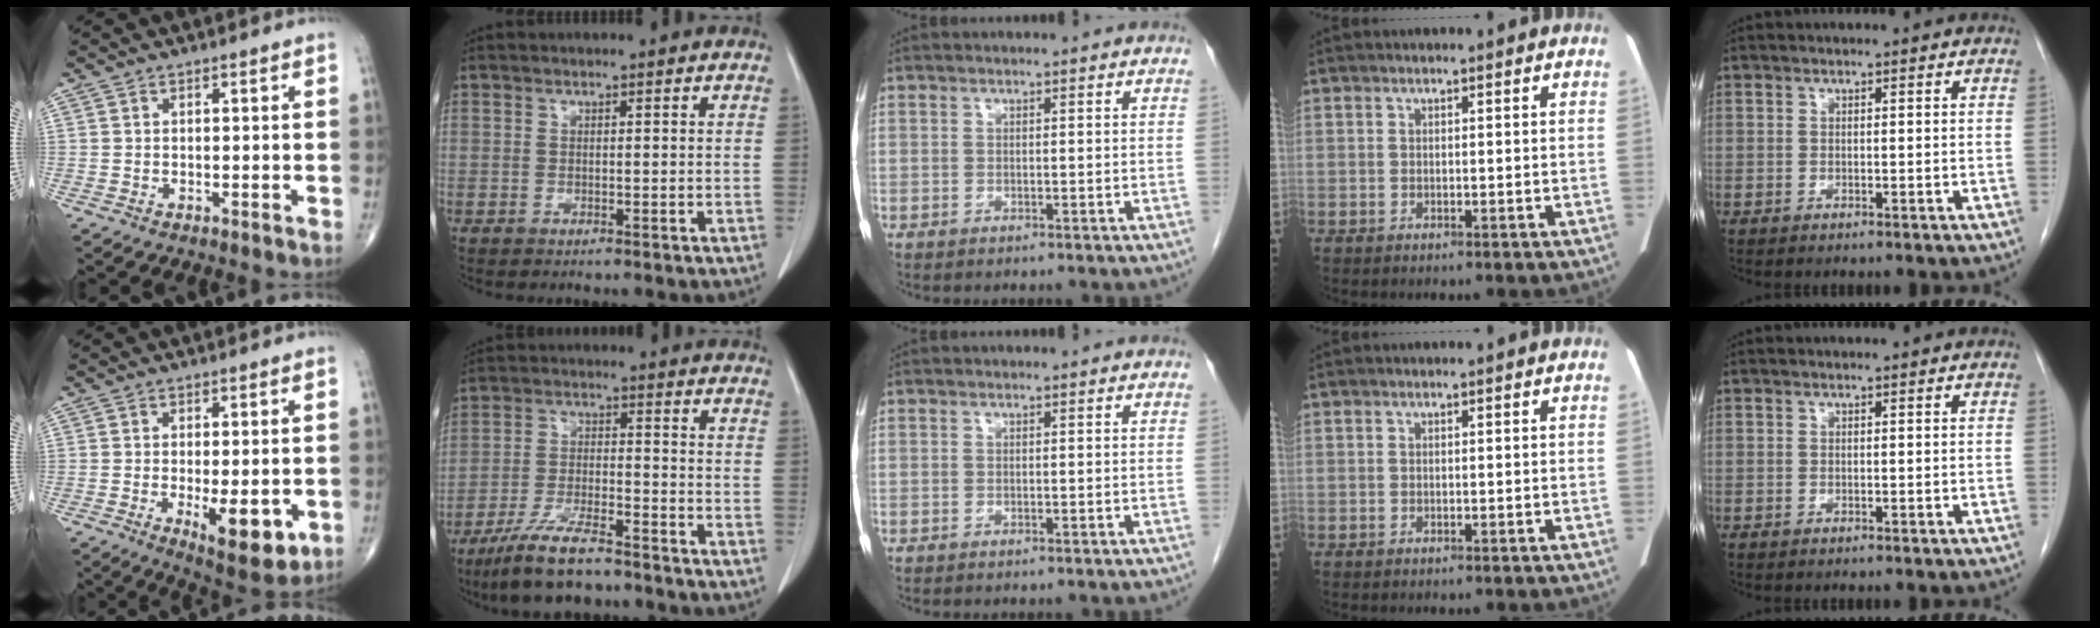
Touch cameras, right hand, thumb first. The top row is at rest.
{"thumb": {"total": 10.4, "force": [-2.9, 4.0, 9.1], "torque": [-0.117, -0.017, -0.035]}, "index": {"total": 10.7, "force": [-8.6, 1.9, 6.1], "torque": [-0.115, -0.025, -0.153]}}